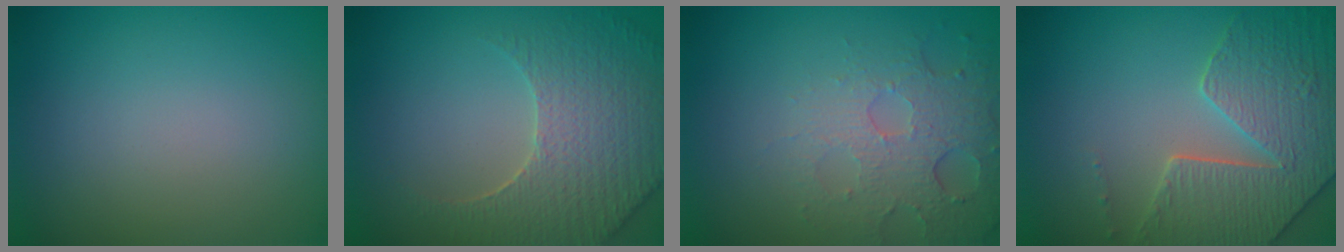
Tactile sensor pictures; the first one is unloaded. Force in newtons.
{"total": 5.2, "press": 4.7, "slide": 2.2}
{"total": 5.0, "press": 3.3, "slide": 3.8}
{"total": 5.3, "press": 5.0, "slide": 1.8}